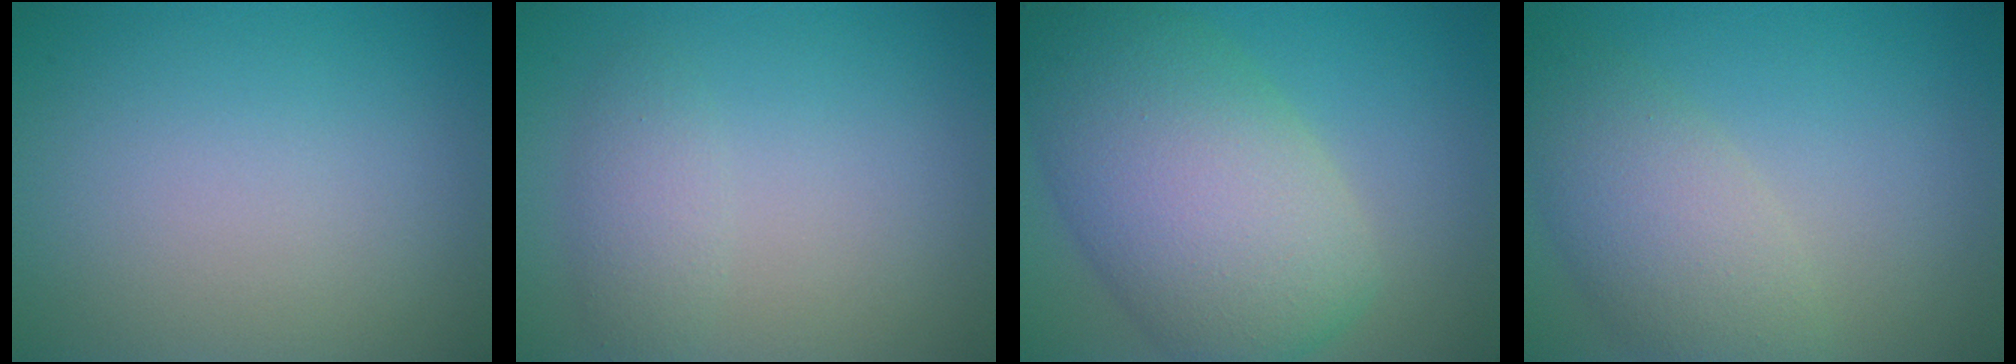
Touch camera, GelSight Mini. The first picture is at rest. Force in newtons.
{"total": 2.0, "press": 2.0, "slide": 0.1}
{"total": 10.8, "press": 10.8, "slide": 0.3}
{"total": 4.9, "press": 4.9, "slide": 0.3}